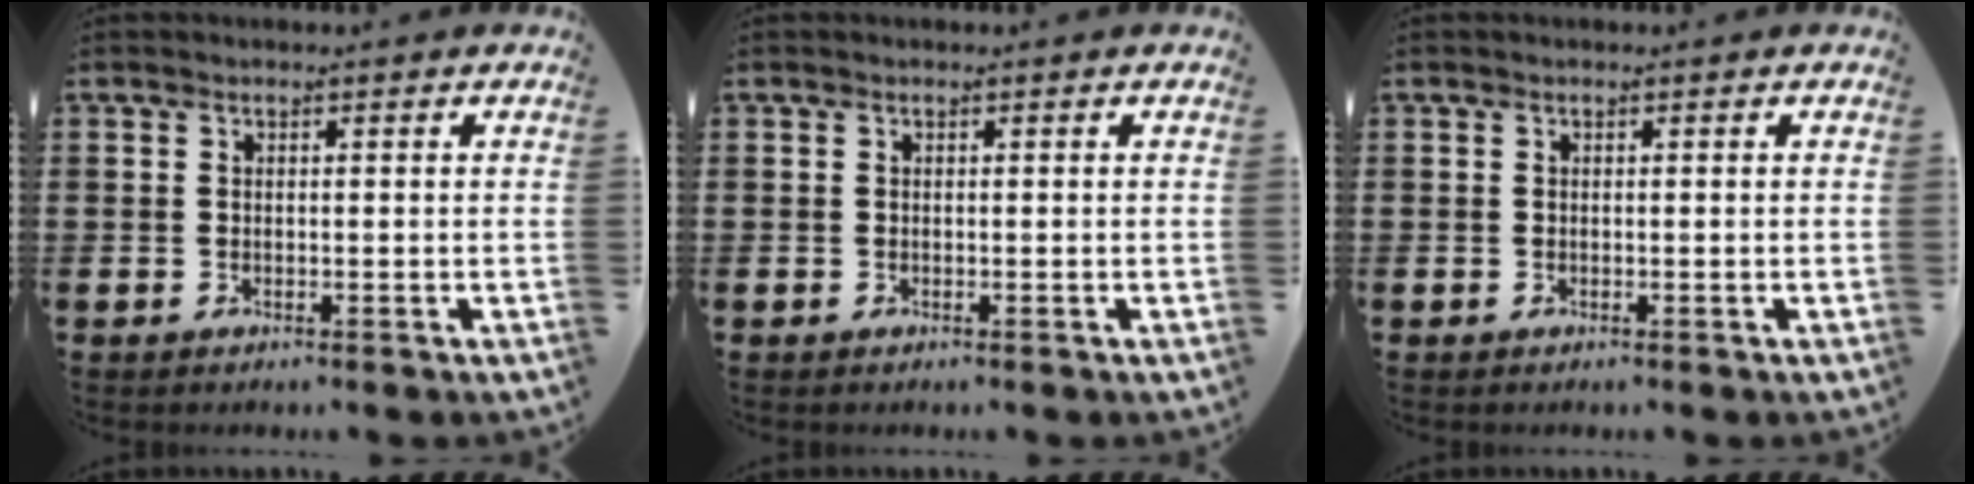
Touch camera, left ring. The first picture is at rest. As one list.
[{"total": 0.0}, {"total": 0.0}]